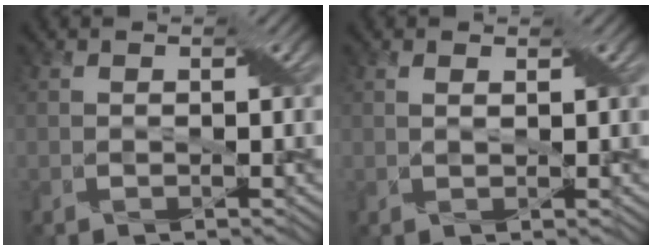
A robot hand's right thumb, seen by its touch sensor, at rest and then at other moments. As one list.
[{"total": 0.8, "force": [0.6, 0.2, 0.5], "torque": [-0.009, -0.002, 0.011]}]